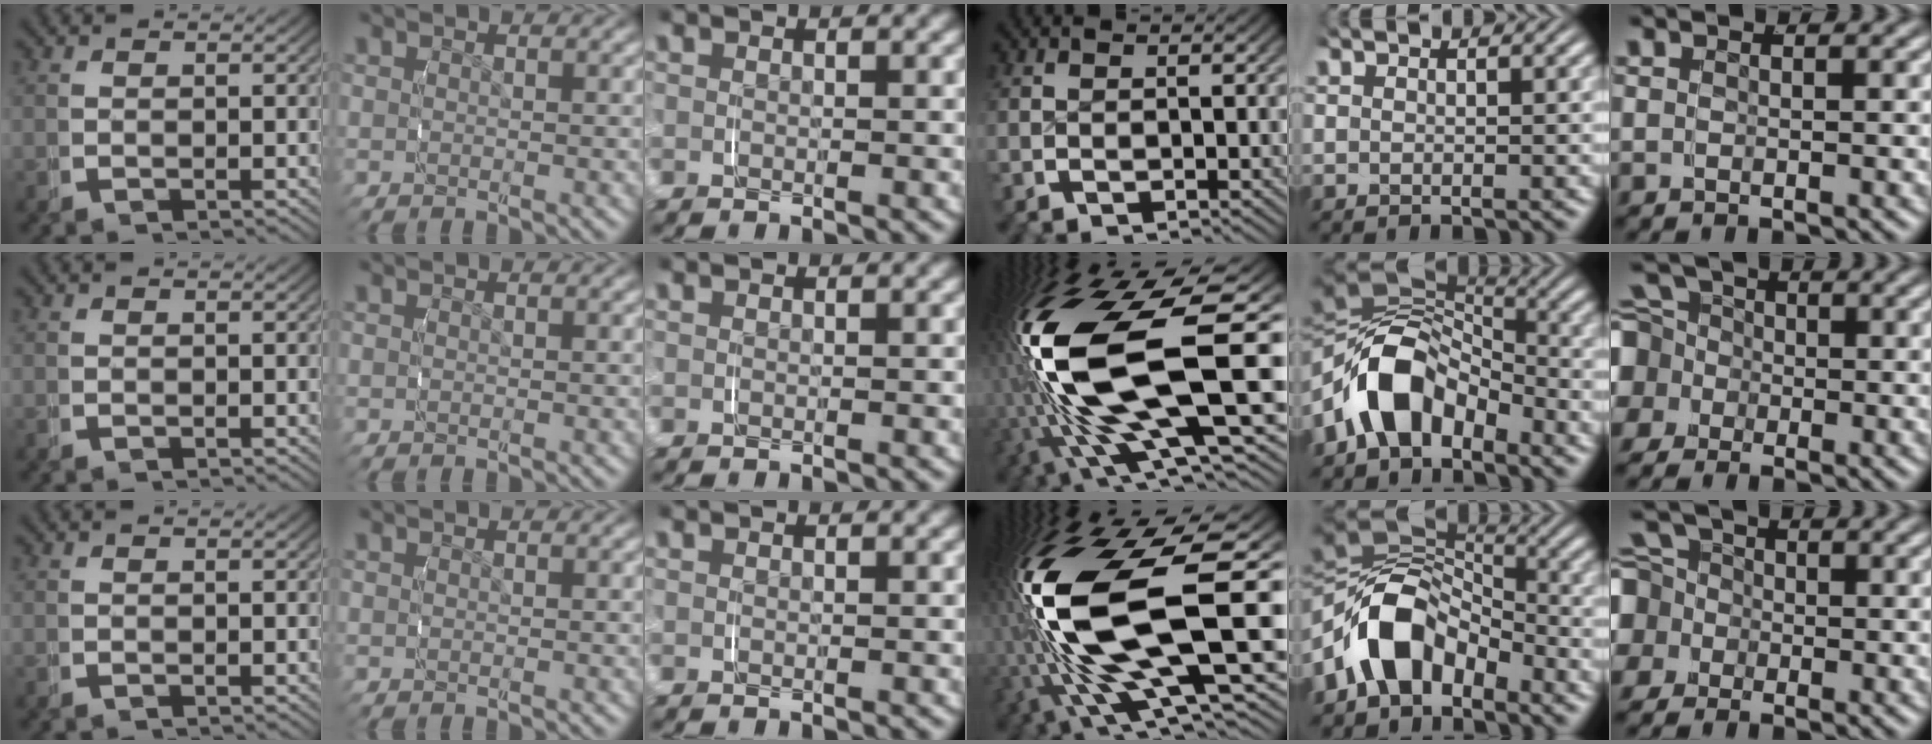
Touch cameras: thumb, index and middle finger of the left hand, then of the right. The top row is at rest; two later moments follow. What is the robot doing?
{"motion": "grasp_and_lifting", "object": "knife"}